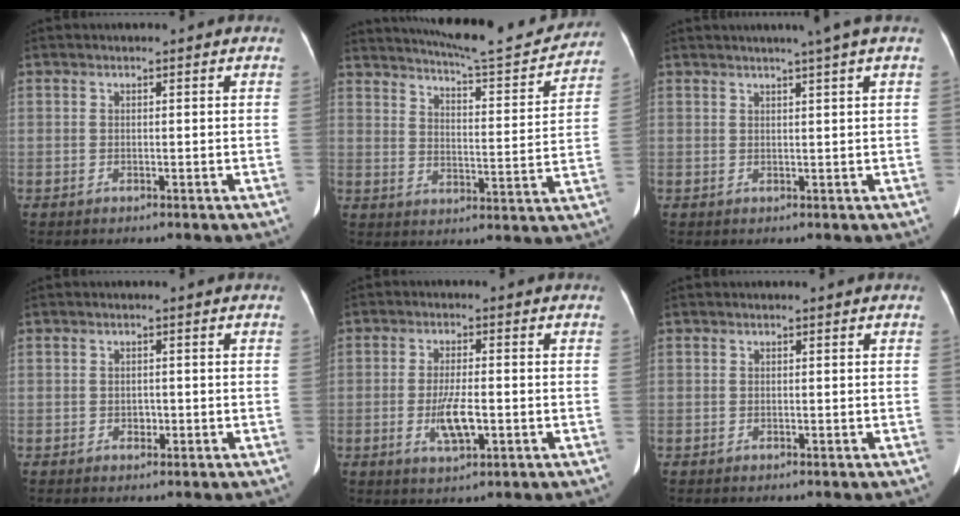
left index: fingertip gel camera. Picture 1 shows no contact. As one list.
[{"total": 18.6, "force": [17.4, 1.7, 6.3], "torque": [-0.096, -0.027, 0.230]}, {"total": 3.7, "force": [2.6, -1.1, 2.3], "torque": [-0.032, 0.007, 0.038]}, {"total": 1.0, "force": [-0.3, 0.8, 0.5], "torque": [-0.010, 0.002, -0.003]}, {"total": 5.3, "force": [-1.3, 1.2, 4.9], "torque": [-0.100, -0.007, -0.020]}, {"total": 0.0}]